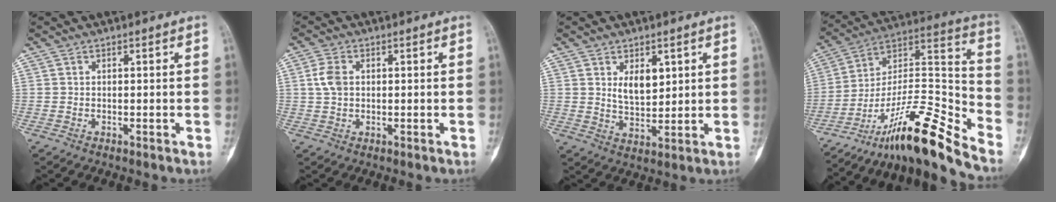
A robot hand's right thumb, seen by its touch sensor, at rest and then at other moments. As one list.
[{"total": 4.0, "force": [0.6, 2.7, 2.9], "torque": [-0.063, 0.006, 0.009]}, {"total": 5.9, "force": [2.2, 3.4, 4.3], "torque": [-0.051, -0.021, 0.043]}, {"total": 20.0, "force": [-15.8, 2.0, 12.1], "torque": [-0.199, 0.115, -0.275]}]